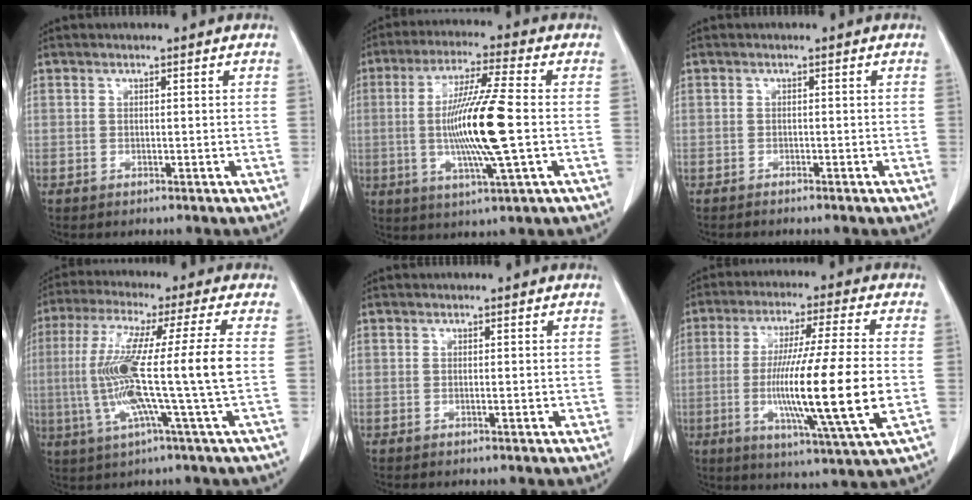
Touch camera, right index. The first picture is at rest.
{"total": 13.1, "force": [-1.0, -0.3, 13.1], "torque": [-0.255, -0.011, -0.024]}
{"total": 1.0, "force": [-0.9, -0.1, 0.3], "torque": [-0.006, 0.000, -0.014]}
{"total": 14.9, "force": [-1.2, -1.7, 14.8], "torque": [-0.281, -0.002, -0.029]}
{"total": 0.8, "force": [-0.1, 0.2, 0.8], "torque": [-0.013, -0.001, 0.001]}
{"total": 18.0, "force": [-2.7, -0.5, 17.8], "torque": [-0.323, -0.021, -0.050]}